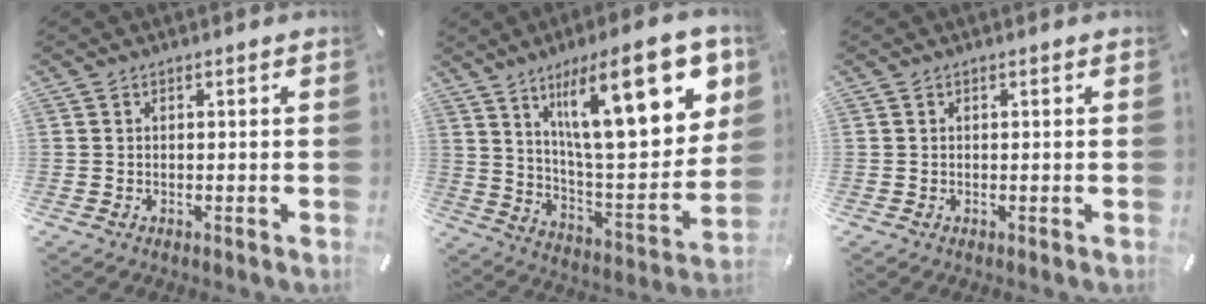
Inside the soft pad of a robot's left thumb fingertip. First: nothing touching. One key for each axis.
{"total": 25.7, "fx": 12.5, "fy": 8.6, "fz": 20.7, "tx": -0.316, "ty": -0.068, "tz": 0.193}
{"total": 0.0}